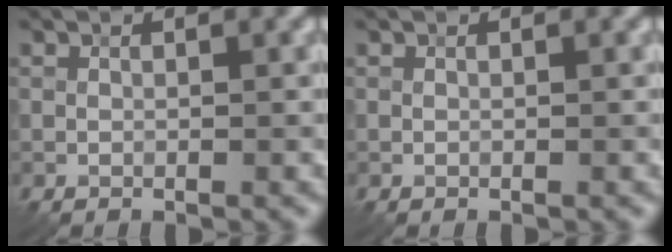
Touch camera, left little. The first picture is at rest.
{"total": 0.0}